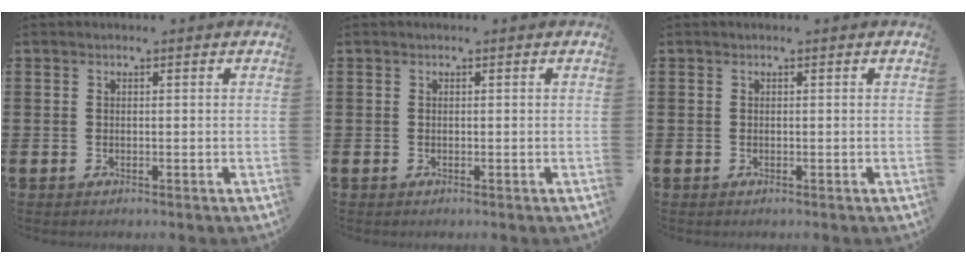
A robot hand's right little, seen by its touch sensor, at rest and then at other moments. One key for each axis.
{"total": 0.0}
{"total": 0.0}